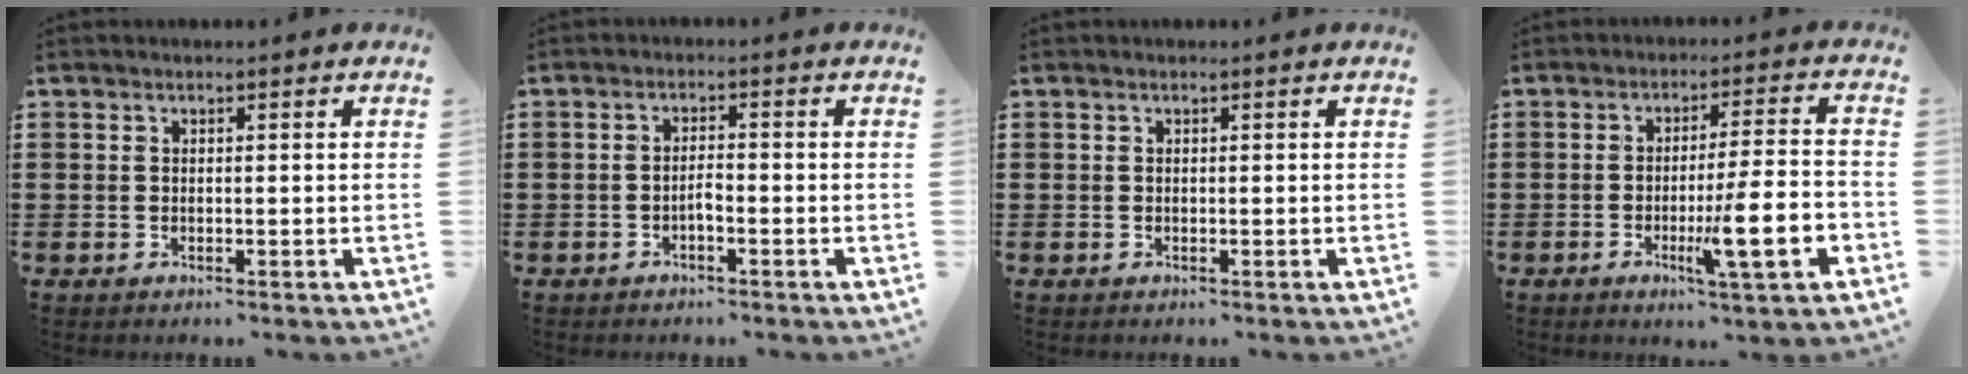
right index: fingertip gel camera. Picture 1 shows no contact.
{"total": 1.8, "force": [-1.0, 0.3, 1.5], "torque": [-0.029, 0.003, -0.017]}
{"total": 0.0}
{"total": 9.7, "force": [-3.4, 0.7, 9.1], "torque": [-0.151, -0.004, -0.058]}